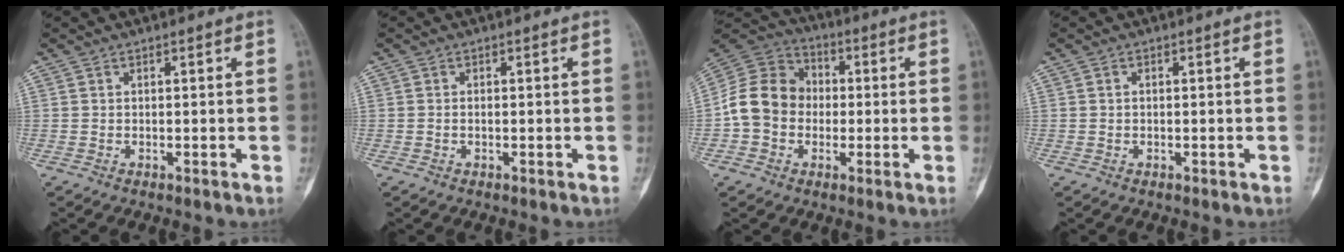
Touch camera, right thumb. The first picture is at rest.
{"total": 0.8, "force": [-0.2, 0.5, 0.6], "torque": [-0.010, 0.003, -0.006]}
{"total": 12.9, "force": [-1.3, 10.9, 6.9], "torque": [-0.108, 0.035, -0.035]}
{"total": 0.8, "force": [-0.1, 0.7, 0.4], "torque": [-0.002, 0.002, -0.004]}